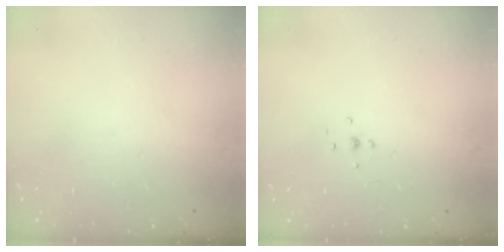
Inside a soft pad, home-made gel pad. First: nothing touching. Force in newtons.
{"total": 3.8, "press": 3.7, "slide": 0.8}